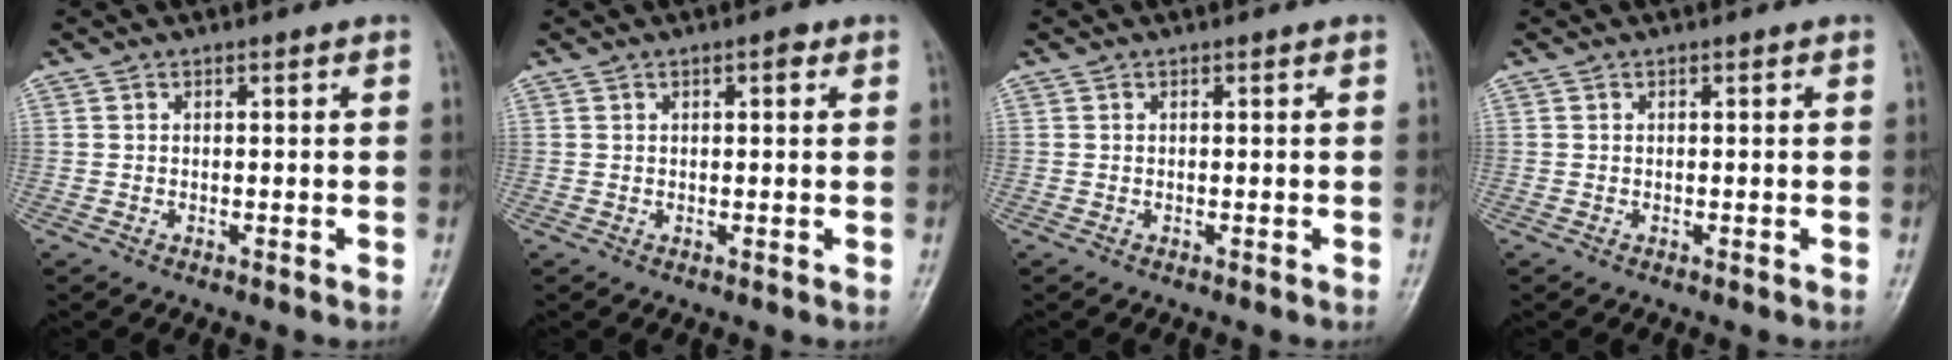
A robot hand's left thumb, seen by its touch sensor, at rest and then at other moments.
{"total": 1.8, "force": [0.8, 0.7, 1.4], "torque": [-0.016, 0.001, 0.008]}
{"total": 0.0}
{"total": 0.0}